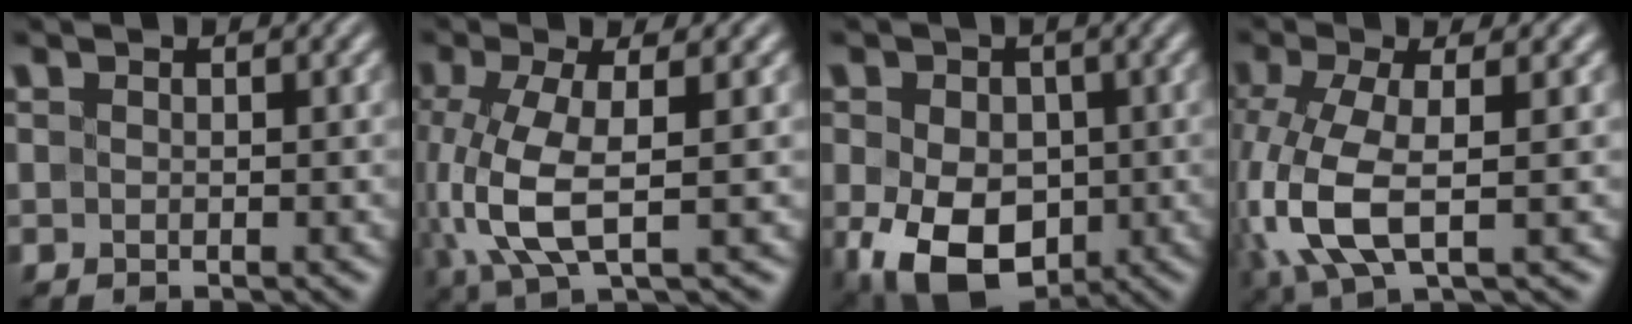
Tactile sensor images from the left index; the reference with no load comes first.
{"total": 6.4, "force": [-0.4, 2.1, 6.0], "torque": [-0.144, -0.006, -0.006]}
{"total": 10.3, "force": [-2.4, 7.2, 7.0], "torque": [-0.133, -0.028, -0.043]}
{"total": 7.2, "force": [-1.4, 2.7, 6.5], "torque": [-0.167, -0.005, -0.030]}